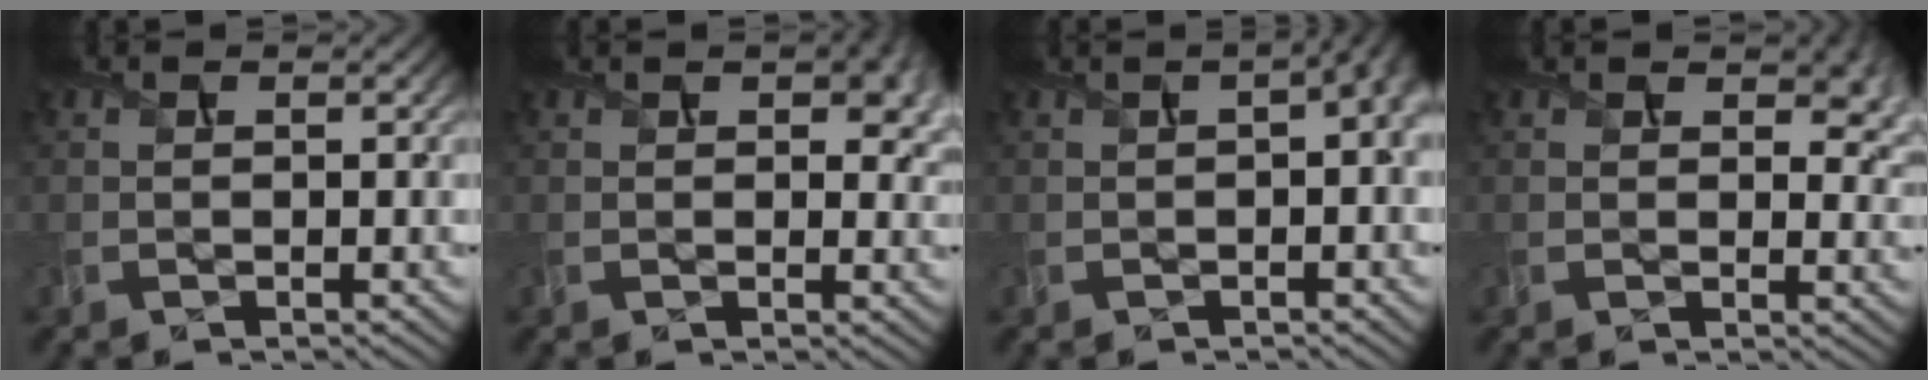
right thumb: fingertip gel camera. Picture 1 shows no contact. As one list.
[{"total": 6.1, "force": [2.0, 3.3, 4.7], "torque": [-0.071, -0.002, 0.035]}, {"total": 6.3, "force": [0.6, 2.3, 5.8], "torque": [-0.072, 0.009, 0.009]}, {"total": 6.2, "force": [2.8, 3.2, 4.5], "torque": [-0.070, -0.004, 0.048]}]